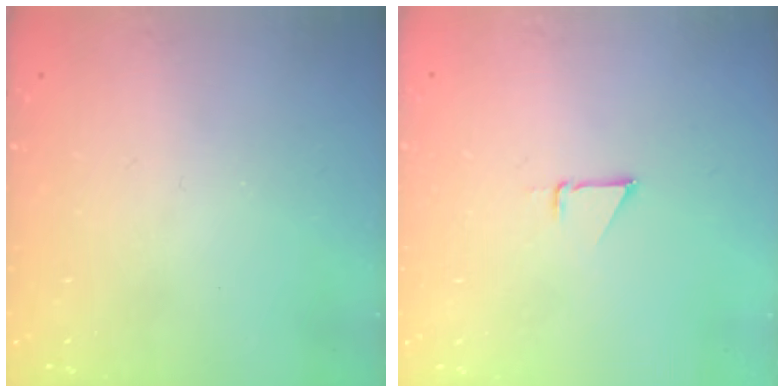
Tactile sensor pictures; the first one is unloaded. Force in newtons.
{"total": 1.9, "press": 1.9, "slide": 0.0}